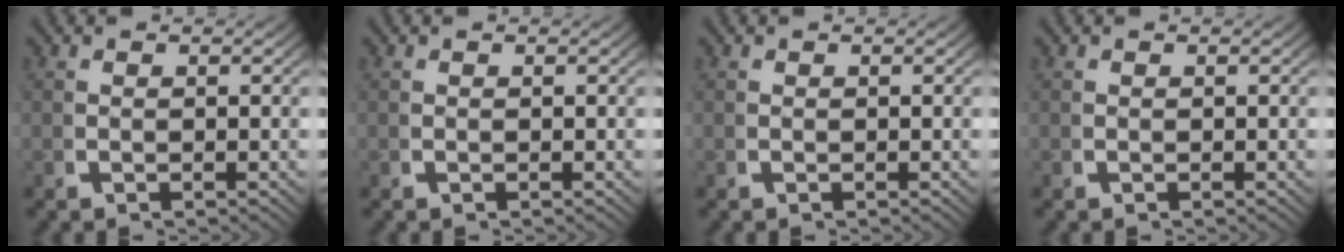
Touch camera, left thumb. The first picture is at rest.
{"total": 0.0}
{"total": 0.0}
{"total": 0.0}